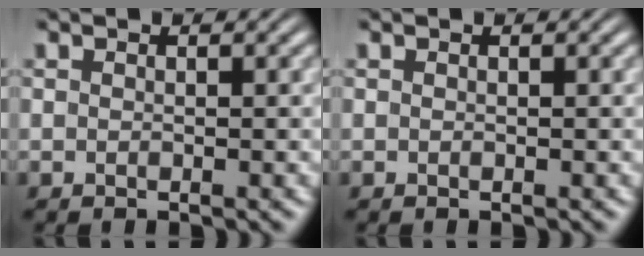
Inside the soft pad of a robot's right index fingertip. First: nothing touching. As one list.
[{"total": 0.0}]